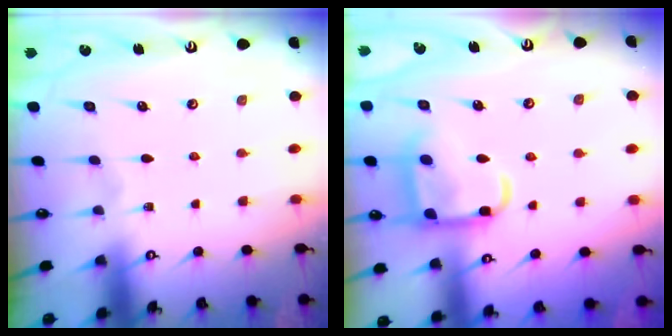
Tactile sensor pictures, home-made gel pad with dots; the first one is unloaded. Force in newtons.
{"total": 13.3, "press": 13.2, "slide": 1.3}